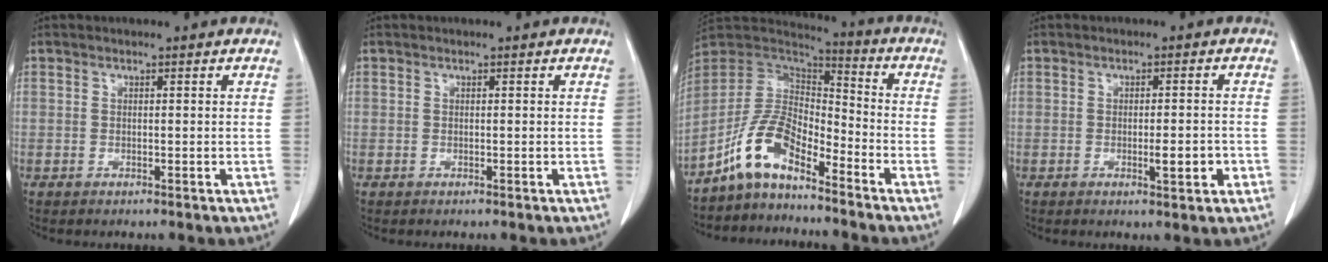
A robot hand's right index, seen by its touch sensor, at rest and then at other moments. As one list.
[{"total": 0.0}, {"total": 9.8, "force": [-6.9, 3.6, 5.9], "torque": [-0.133, 0.027, -0.139]}, {"total": 3.5, "force": [-1.2, 0.7, 3.2], "torque": [-0.048, -0.001, -0.014]}]